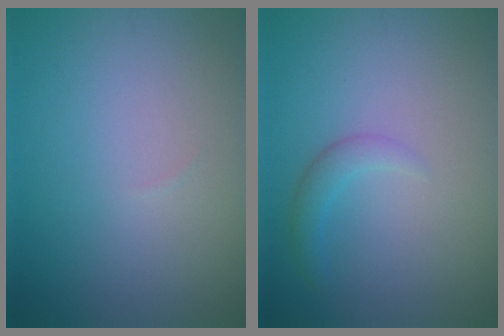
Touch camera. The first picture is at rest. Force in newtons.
{"total": 1.5, "press": 1.5, "slide": 0.0}